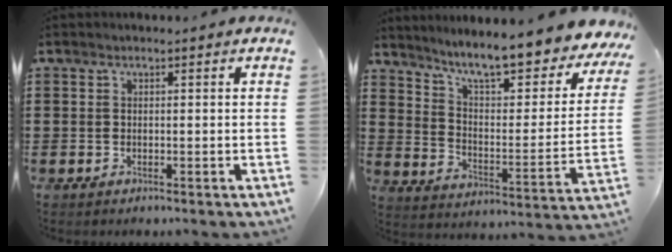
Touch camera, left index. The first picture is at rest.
{"total": 9.5, "force": [8.0, 0.5, 5.1], "torque": [-0.115, -0.060, 0.130]}